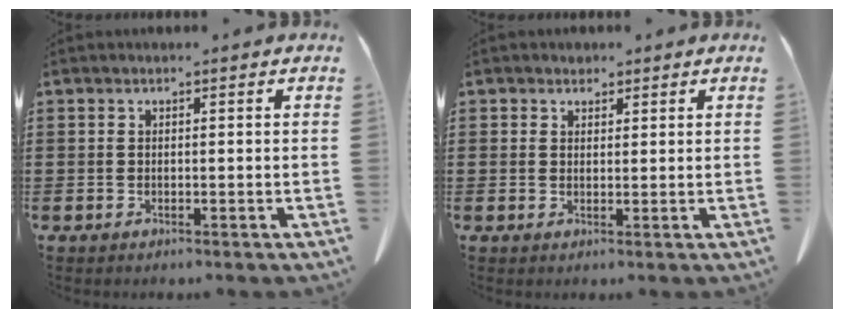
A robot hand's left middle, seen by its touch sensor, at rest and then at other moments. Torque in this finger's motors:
{"motor_torque": [-0.84, 1.23, 0.04, 0.01]}